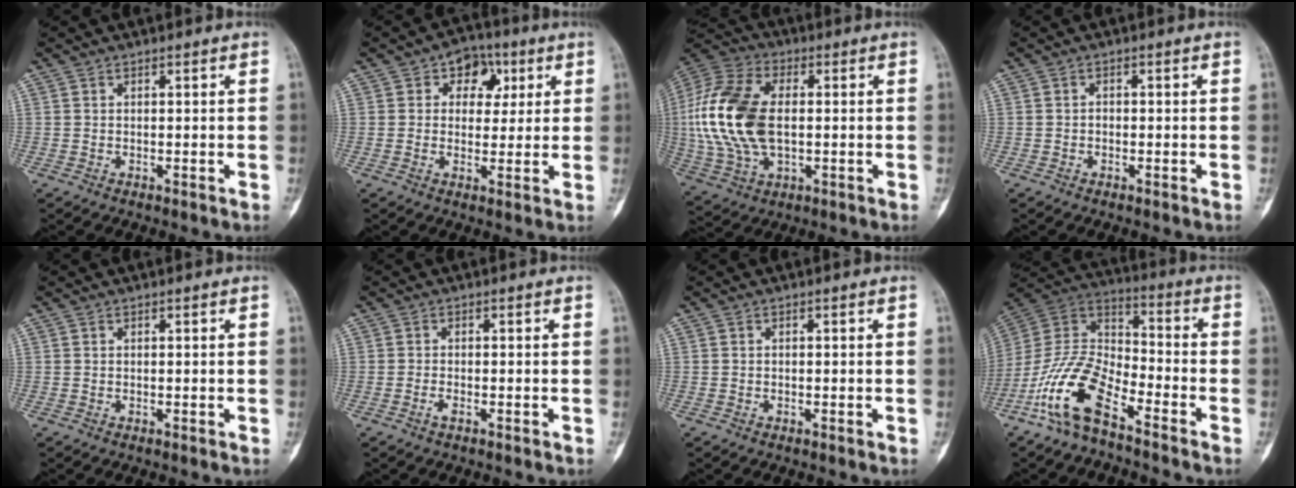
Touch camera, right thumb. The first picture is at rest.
{"total": 7.5, "force": [2.7, 5.7, 4.1], "torque": [-0.009, 0.002, 0.031]}
{"total": 19.5, "force": [0.5, 11.7, 15.6], "torque": [-0.336, 0.010, 0.012]}
{"total": 0.7, "force": [-0.2, 0.6, 0.3], "torque": [0.003, 0.004, -0.008]}
{"total": 0.0}
{"total": 1.1, "force": [-0.7, 0.3, 0.7], "torque": [-0.015, 0.005, -0.014]}
{"total": 0.0}
{"total": 14.4, "force": [-8.9, 5.9, 9.6], "torque": [-0.185, 0.070, -0.181]}